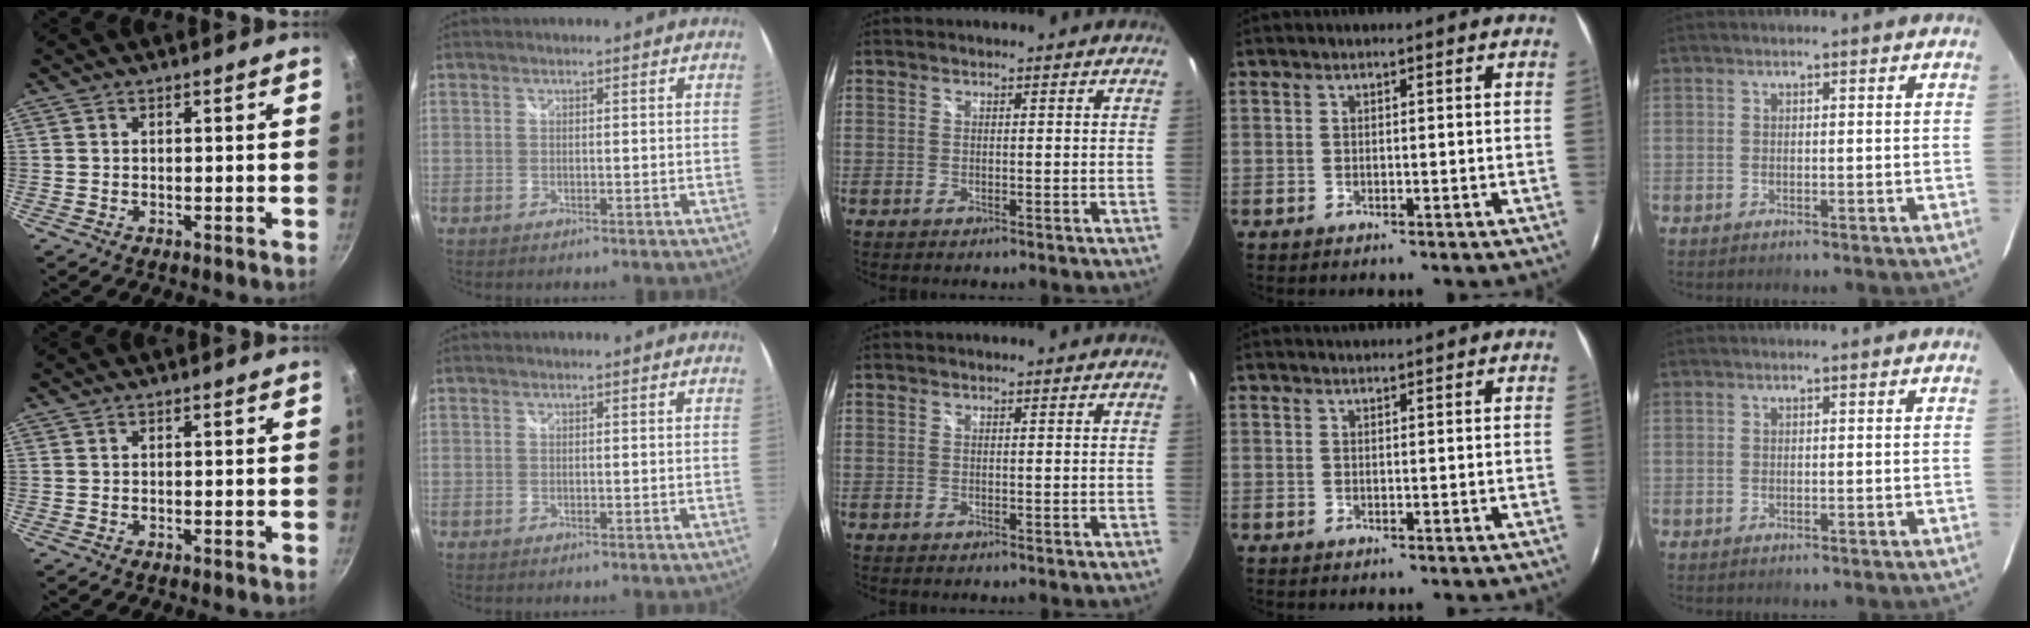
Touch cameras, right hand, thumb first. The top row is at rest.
{"ring": {"total": 1.4, "force": [1.4, -0.1, 0.2], "torque": [-0.009, 0.000, 0.021]}}